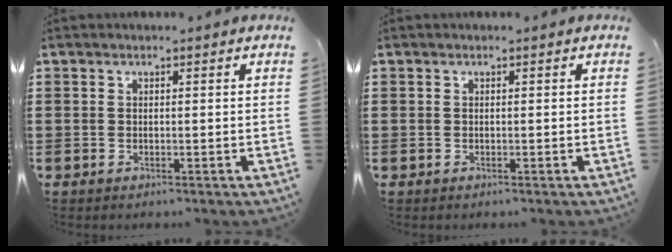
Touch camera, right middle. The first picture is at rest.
{"total": 0.0}